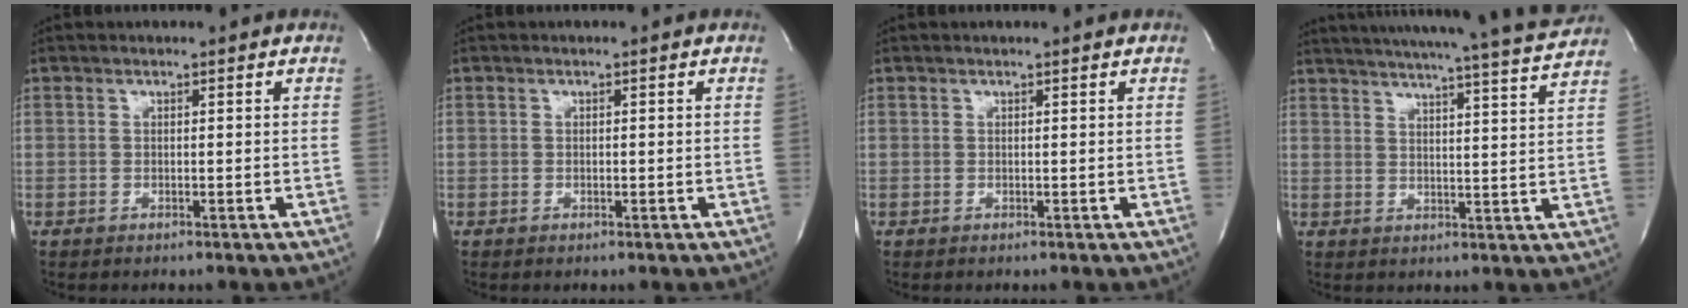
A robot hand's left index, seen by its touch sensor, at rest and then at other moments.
{"total": 0.7, "force": [-0.7, 0.0, 0.1], "torque": [-0.002, -0.005, -0.011]}
{"total": 0.0}
{"total": 20.8, "force": [19.3, -1.2, 7.7], "torque": [-0.124, -0.048, 0.244]}